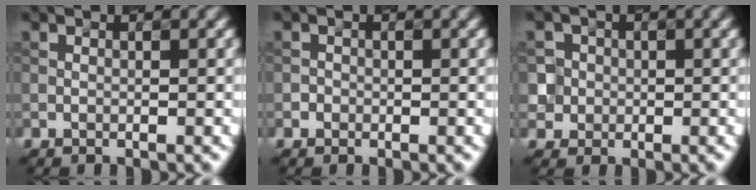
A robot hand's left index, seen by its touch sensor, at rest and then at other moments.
{"total": 0.6, "force": [-0.2, 0.5, 0.0], "torque": [0.004, -0.003, -0.006]}
{"total": 3.7, "force": [-0.1, 3.6, 0.8], "torque": [0.000, 0.016, -0.001]}